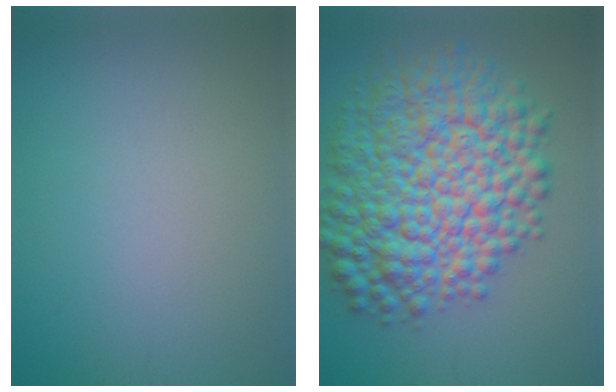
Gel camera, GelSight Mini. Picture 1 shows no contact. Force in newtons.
{"total": 12.5, "press": 12.5, "slide": 0.2}